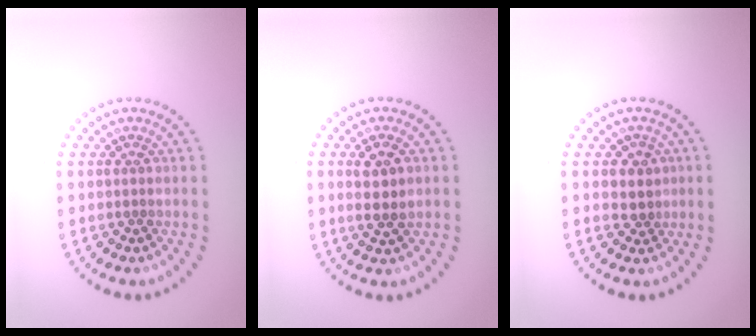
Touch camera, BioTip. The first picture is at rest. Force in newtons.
{"total": 2.8, "press": 2.7, "slide": 0.8}
{"total": 2.4, "press": 2.1, "slide": 1.1}